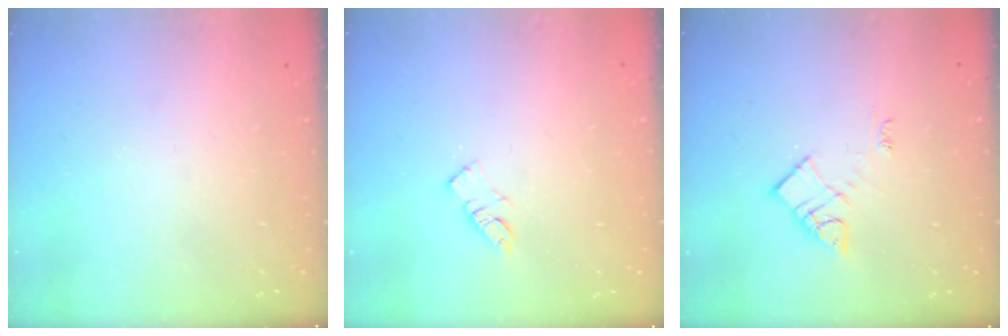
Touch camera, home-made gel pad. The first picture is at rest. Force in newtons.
{"total": 5.8, "press": 5.8, "slide": 0.1}
{"total": 10.5, "press": 10.5, "slide": 0.4}